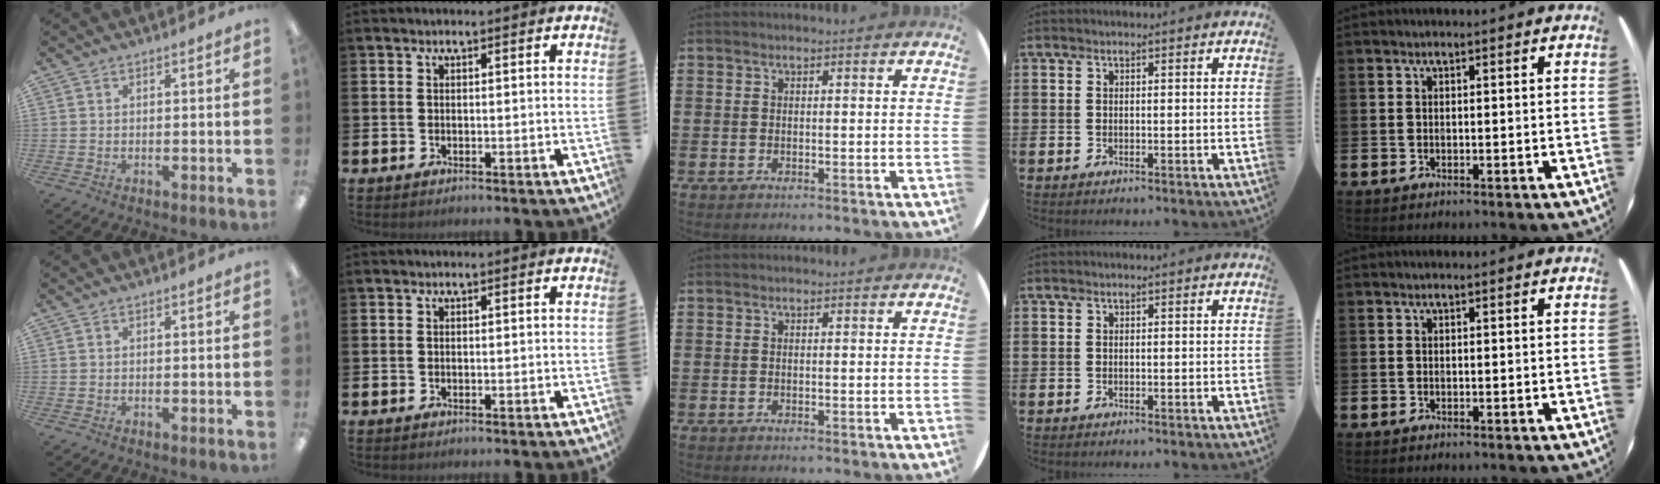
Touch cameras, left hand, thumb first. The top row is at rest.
{}